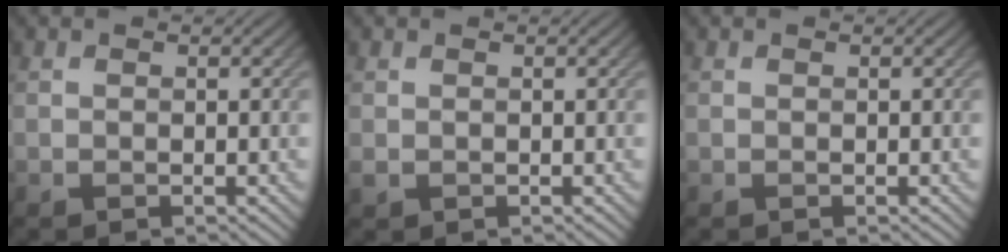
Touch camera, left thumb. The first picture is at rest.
{"total": 0.6, "force": [0.1, 0.5, 0.3], "torque": [-0.011, -0.003, 0.005]}
{"total": 0.0}